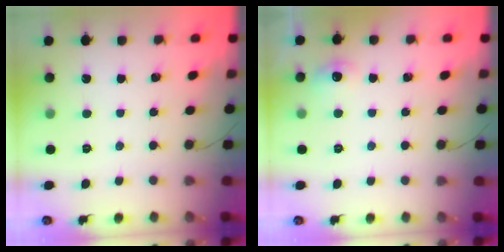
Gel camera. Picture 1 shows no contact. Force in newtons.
{"total": 6.4, "press": 6.3, "slide": 1.5}